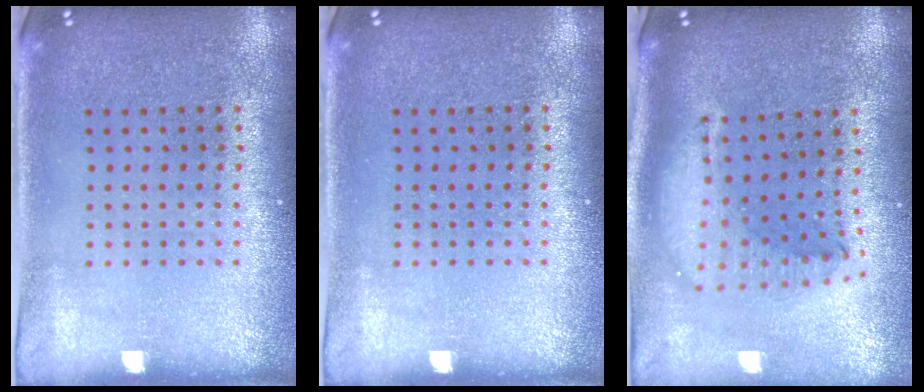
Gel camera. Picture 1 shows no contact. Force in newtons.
{"total": 0.0}
{"total": 2.2, "press": 1.7, "slide": 1.4}